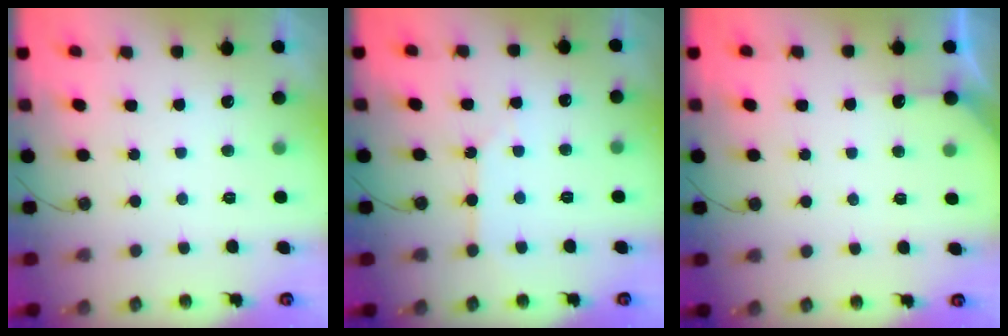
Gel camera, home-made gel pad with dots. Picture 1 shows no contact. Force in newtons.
{"total": 2.1, "press": 2.1, "slide": 0.3}
{"total": 3.2, "press": 3.2, "slide": 0.5}